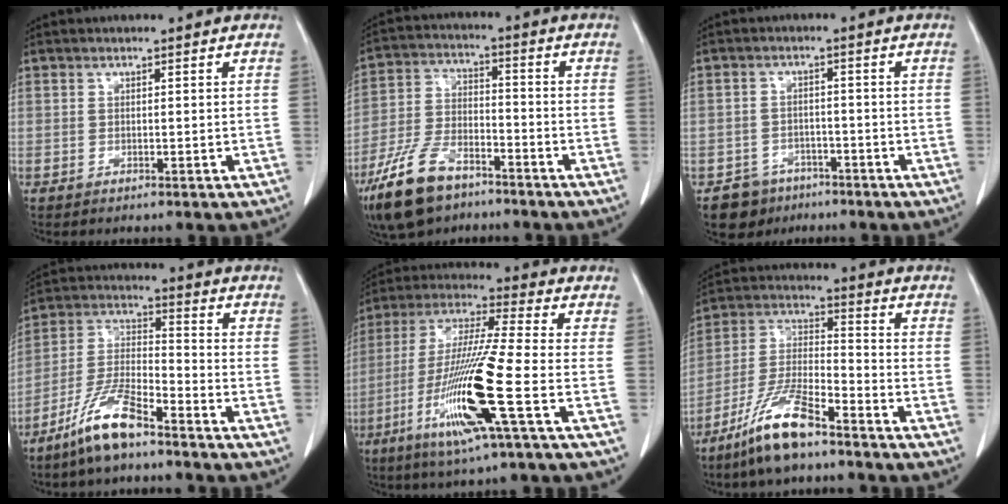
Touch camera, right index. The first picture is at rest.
{"total": 12.0, "force": [-8.0, 5.4, 7.1], "torque": [-0.156, -0.009, -0.154]}
{"total": 5.1, "force": [-3.4, 3.8, 0.2], "torque": [0.000, 0.012, -0.049]}
{"total": 10.2, "force": [-7.4, 1.7, 6.8], "torque": [-0.149, -0.015, -0.149]}
{"total": 16.3, "force": [-5.7, -0.7, 15.3], "torque": [-0.317, -0.024, -0.112]}
{"total": 11.4, "force": [-8.2, 1.9, 7.8], "torque": [-0.168, -0.016, -0.161]}